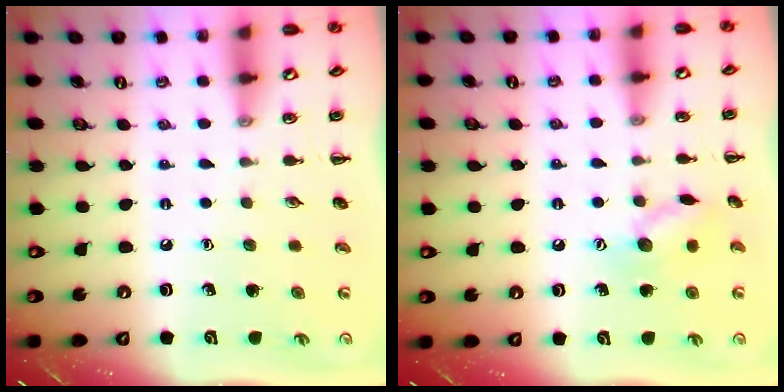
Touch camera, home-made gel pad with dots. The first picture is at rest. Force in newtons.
{"total": 9.5, "press": 9.4, "slide": 0.7}